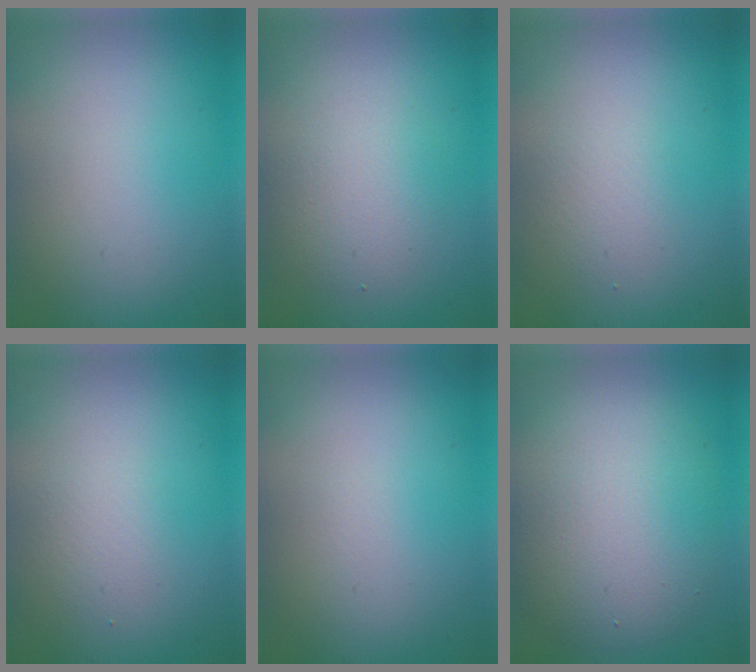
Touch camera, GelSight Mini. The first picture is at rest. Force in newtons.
{"total": 2.8, "press": 2.8, "slide": 0.2}
{"total": 1.3, "press": 1.3, "slide": 0.1}
{"total": 1.3, "press": 1.3, "slide": 0.1}
{"total": 0.0}
{"total": 7.0, "press": 7.0, "slide": 0.5}